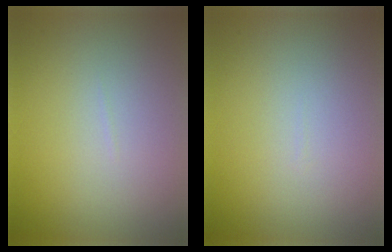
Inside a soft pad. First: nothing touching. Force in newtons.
{"total": 0.0}